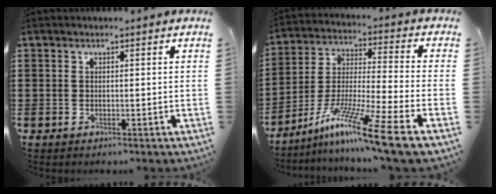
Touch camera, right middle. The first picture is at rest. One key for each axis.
{"total": 13.1, "fx": -9.3, "fy": -0.4, "fz": 9.2, "tx": -0.178, "ty": 0.001, "tz": -0.180}